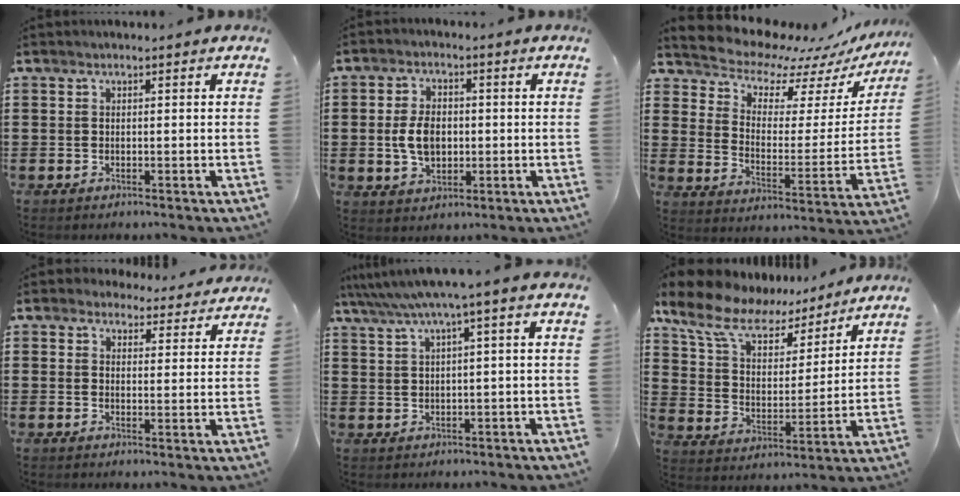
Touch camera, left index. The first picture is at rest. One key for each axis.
{"total": 6.0, "fx": -0.4, "fy": 3.8, "fz": 4.6, "tx": -0.102, "ty": -0.001, "tz": -0.015}
{"total": 7.6, "fx": 7.2, "fy": 2.2, "fz": 0.7, "tx": -0.045, "ty": -0.071, "tz": 0.123}
{"total": 3.6, "fx": 3.3, "fy": 1.3, "fz": 0.5, "tx": -0.015, "ty": -0.010, "tz": 0.061}
{"total": 4.1, "fx": 1.3, "fy": -0.4, "fz": 3.9, "tx": -0.077, "ty": -0.014, "tz": 0.018}
{"total": 10.0, "fx": 8.2, "fy": 3.8, "fz": 4.3, "tx": -0.123, "ty": -0.039, "tz": 0.144}